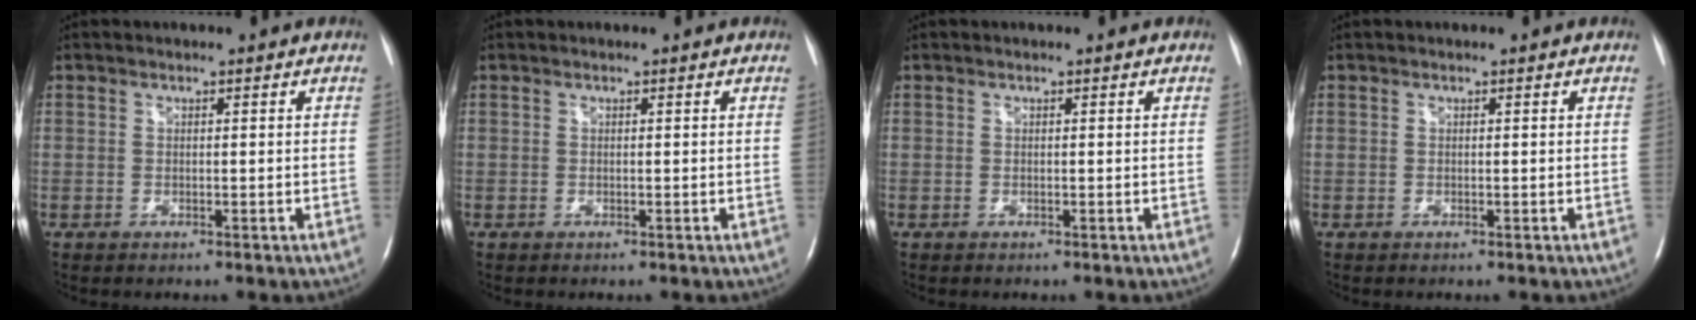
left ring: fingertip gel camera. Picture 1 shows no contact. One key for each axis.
{"total": 0.0}
{"total": 0.0}
{"total": 0.0}